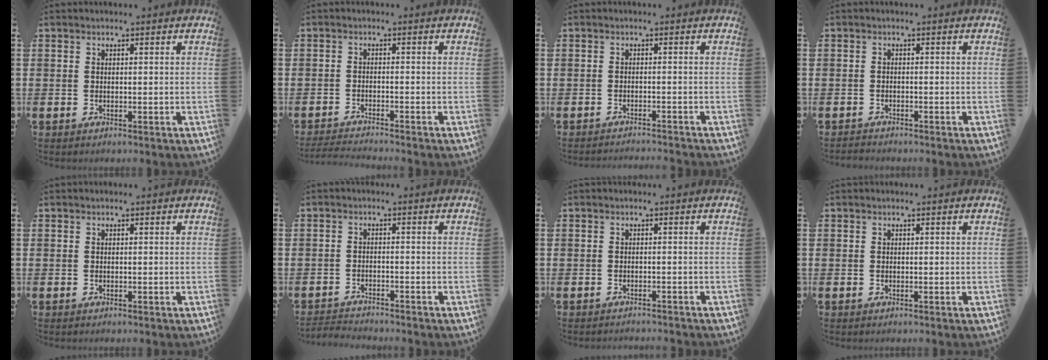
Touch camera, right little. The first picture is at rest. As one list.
[{"total": 1.8, "force": [-1.7, -0.2, 0.4], "torque": [-0.006, 0.003, -0.034]}, {"total": 1.1, "force": [-1.1, -0.2, -0.1], "torque": [0.000, 0.002, -0.023]}, {"total": 0.8, "force": [-0.8, 0.1, -0.1], "torque": [-0.001, 0.000, -0.017]}, {"total": 0.0}, {"total": 2.0, "force": [-2.0, 0.0, -0.2], "torque": [-0.003, 0.002, -0.043]}, {"total": 0.8, "force": [-0.8, -0.1, 0.0], "torque": [-0.002, -0.001, -0.016]}, {"total": 0.0}]